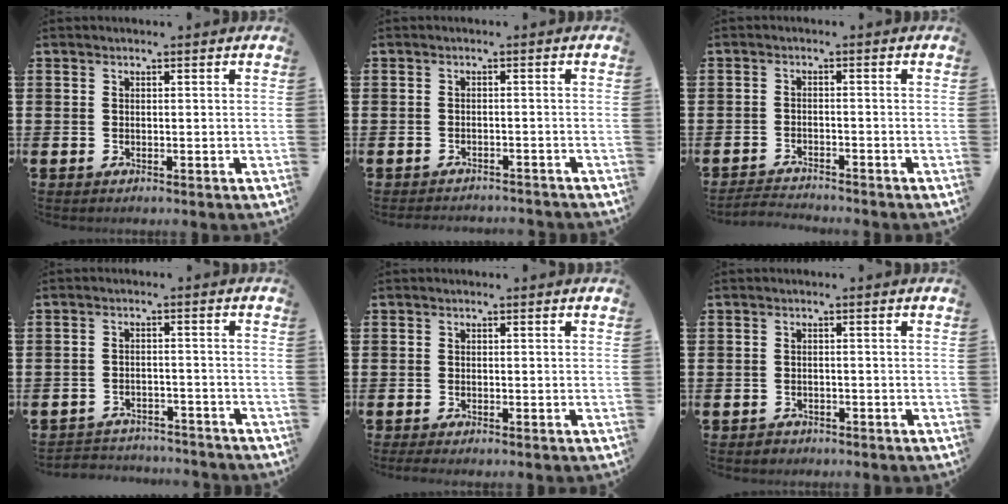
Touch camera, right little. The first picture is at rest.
{"total": 1.4, "force": [-1.4, 0.0, -0.1], "torque": [-0.002, 0.003, -0.029]}
{"total": 2.1, "force": [-2.1, -0.1, 0.0], "torque": [-0.003, 0.001, -0.045]}
{"total": 2.7, "force": [-2.7, 0.3, -0.3], "torque": [-0.003, 0.001, -0.059]}
{"total": 0.5, "force": [-0.3, 0.0, 0.4], "torque": [-0.007, -0.002, -0.006]}
{"total": 0.7, "force": [-0.6, 0.4, -0.1], "torque": [-0.001, 0.002, -0.015]}